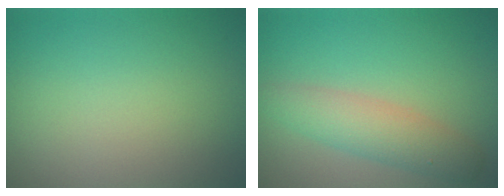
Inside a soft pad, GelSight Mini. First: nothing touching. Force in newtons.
{"total": 3.5, "press": 3.5, "slide": 0.2}